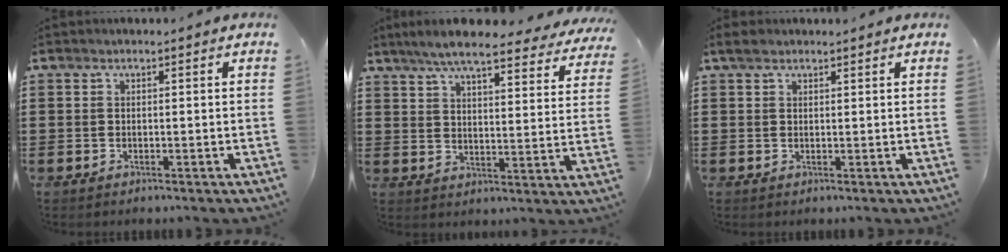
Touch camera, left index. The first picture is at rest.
{"total": 7.7, "force": [6.8, 0.1, 3.6], "torque": [-0.093, -0.032, 0.118]}
{"total": 1.7, "force": [1.3, 0.7, 0.8], "torque": [-0.020, 0.005, 0.025]}